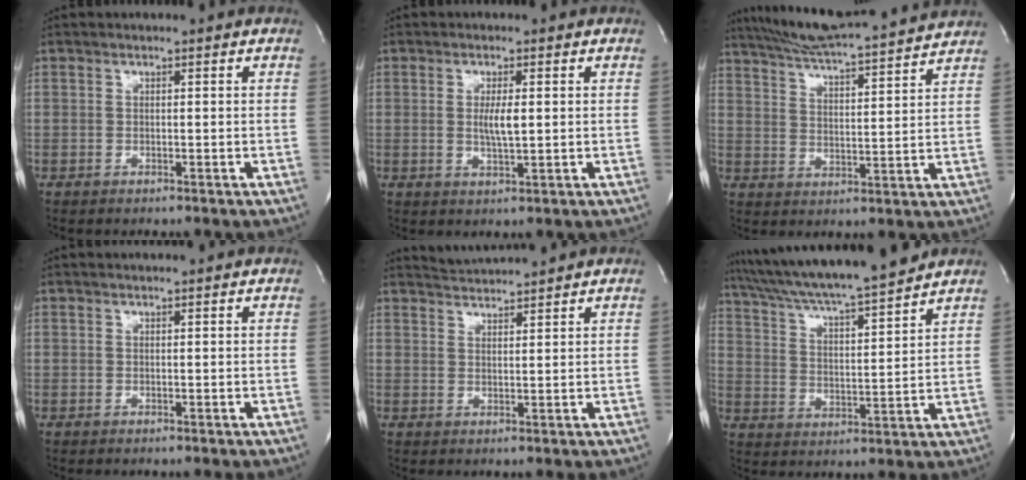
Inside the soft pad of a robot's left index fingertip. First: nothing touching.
{"total": 3.4, "force": [0.2, 0.5, 3.3], "torque": [-0.064, -0.007, 0.004]}
{"total": 18.2, "force": [16.7, 0.4, 7.2], "torque": [-0.126, 0.011, 0.244]}
{"total": 1.2, "force": [1.1, 0.0, 0.5], "torque": [-0.008, 0.013, 0.018]}
{"total": 3.7, "force": [3.6, -0.8, -0.1], "torque": [-0.004, 0.006, 0.067]}
{"total": 16.6, "force": [15.0, -0.6, 7.1], "torque": [-0.132, 0.001, 0.238]}